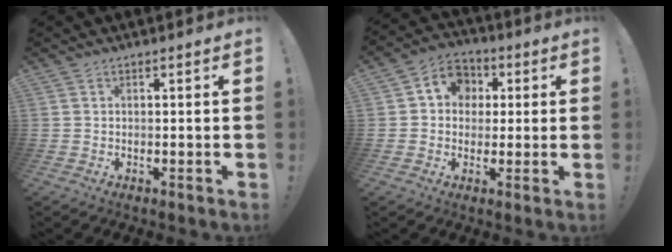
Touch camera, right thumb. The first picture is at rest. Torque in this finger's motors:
{"motor_torque": [0.80, 1.05, 0.04, -0.10, 0.15]}